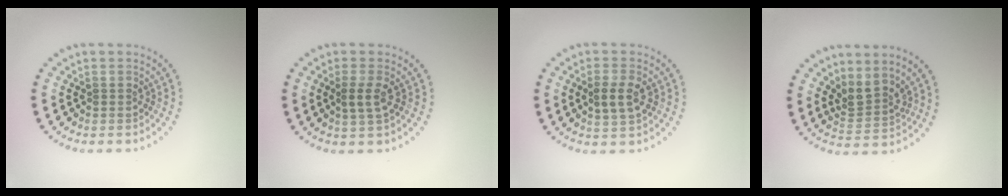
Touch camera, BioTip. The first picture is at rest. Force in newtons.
{"total": 1.8, "press": 1.7, "slide": 0.6}
{"total": 2.8, "press": 2.8, "slide": 0.3}
{"total": 2.6, "press": 1.8, "slide": 1.9}